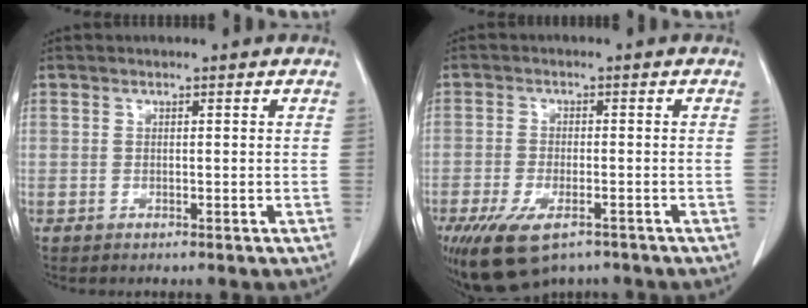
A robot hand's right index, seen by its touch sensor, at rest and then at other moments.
{"total": 9.9, "force": [-6.4, 4.1, 6.3], "torque": [-0.118, -0.016, -0.102]}